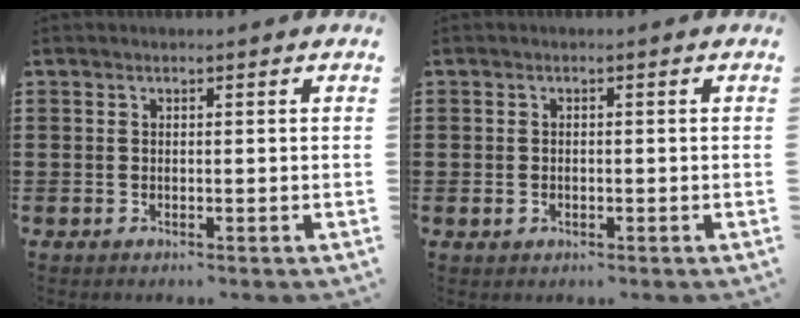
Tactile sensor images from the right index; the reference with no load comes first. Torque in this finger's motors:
{"motor_torque": [0.27, 0.29, -0.02, 0.01]}